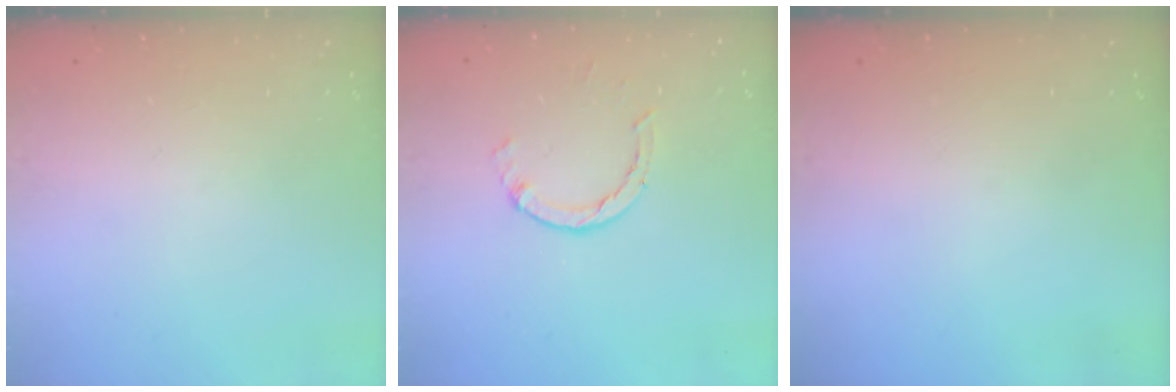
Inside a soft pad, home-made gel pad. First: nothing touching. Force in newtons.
{"total": 1.4, "press": 1.4, "slide": 0.2}
{"total": 0.0}